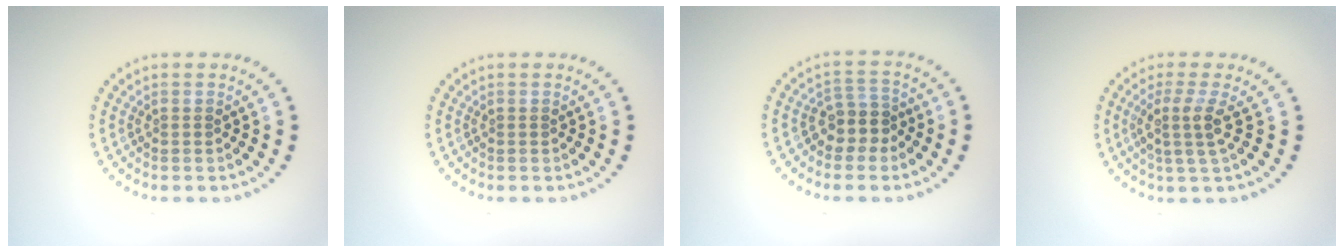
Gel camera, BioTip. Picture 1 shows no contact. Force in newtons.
{"total": 0.0}
{"total": 2.6, "press": 2.2, "slide": 1.5}
{"total": 2.7, "press": 2.0, "slide": 1.8}